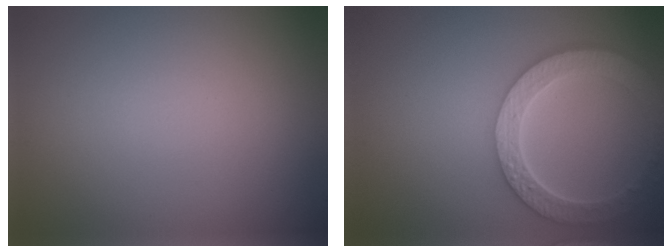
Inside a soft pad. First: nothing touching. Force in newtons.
{"total": 5.7, "press": 4.6, "slide": 3.4}